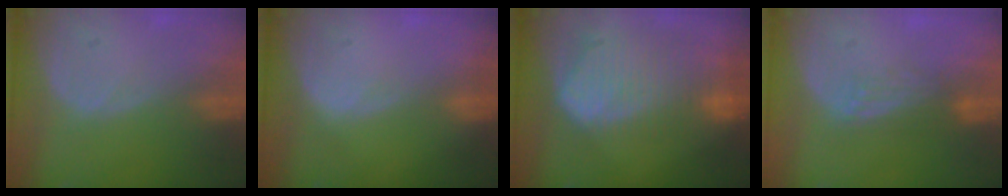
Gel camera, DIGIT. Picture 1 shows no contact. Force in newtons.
{"total": 0.5, "press": 0.3, "slide": 0.4}
{"total": 10.6, "press": 9.1, "slide": 5.3}
{"total": 2.9, "press": 2.7, "slide": 1.1}